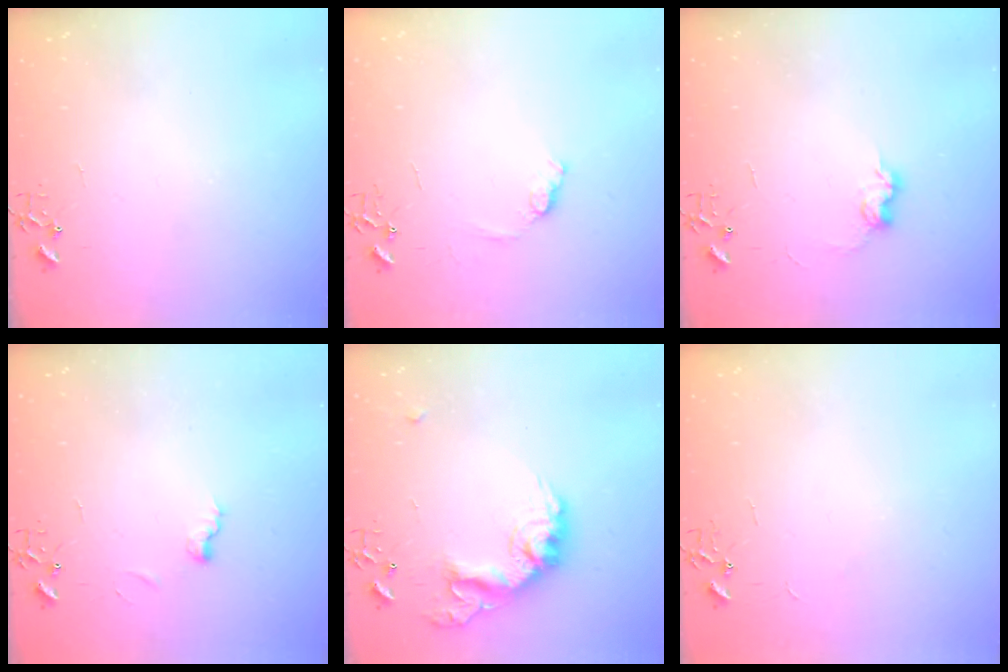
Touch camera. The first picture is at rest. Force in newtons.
{"total": 7.2, "press": 7.1, "slide": 0.8}
{"total": 7.4, "press": 7.4, "slide": 0.4}
{"total": 5.5, "press": 5.5, "slide": 0.6}
{"total": 17.2, "press": 17.2, "slide": 1.2}
{"total": 2.4, "press": 2.4, "slide": 0.3}